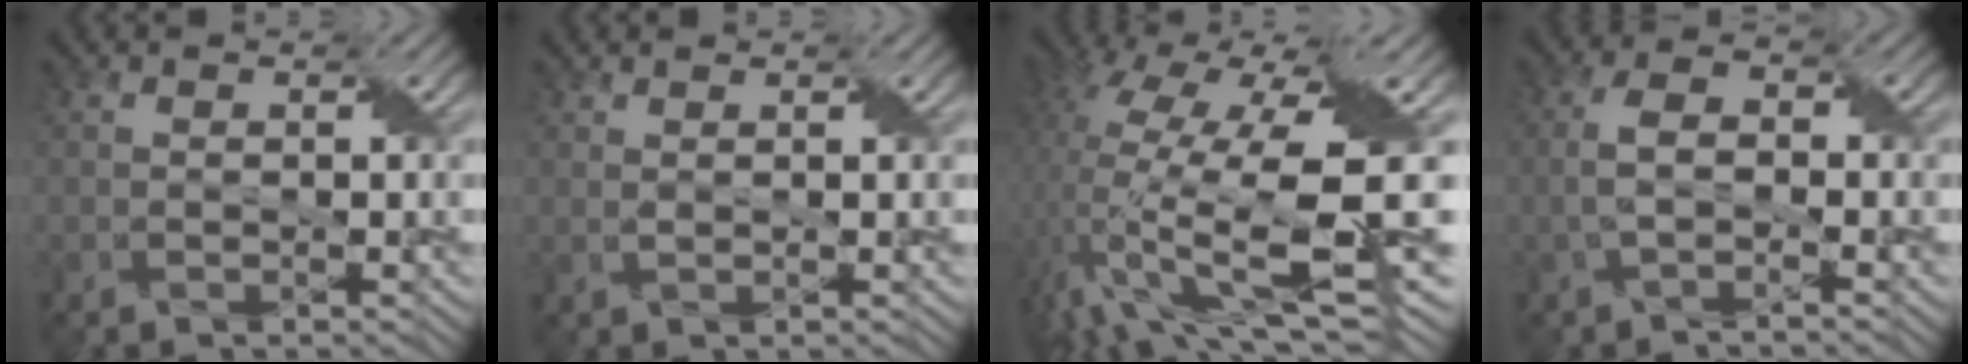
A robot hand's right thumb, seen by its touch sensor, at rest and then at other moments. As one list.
[{"total": 0.8, "force": [0.7, 0.3, 0.4], "torque": [-0.008, -0.004, 0.010]}, {"total": 16.9, "force": [-2.4, 6.6, 15.4], "torque": [-0.328, -0.006, -0.039]}, {"total": 3.1, "force": [-0.9, 1.1, 2.7], "torque": [-0.065, 0.006, -0.021]}]